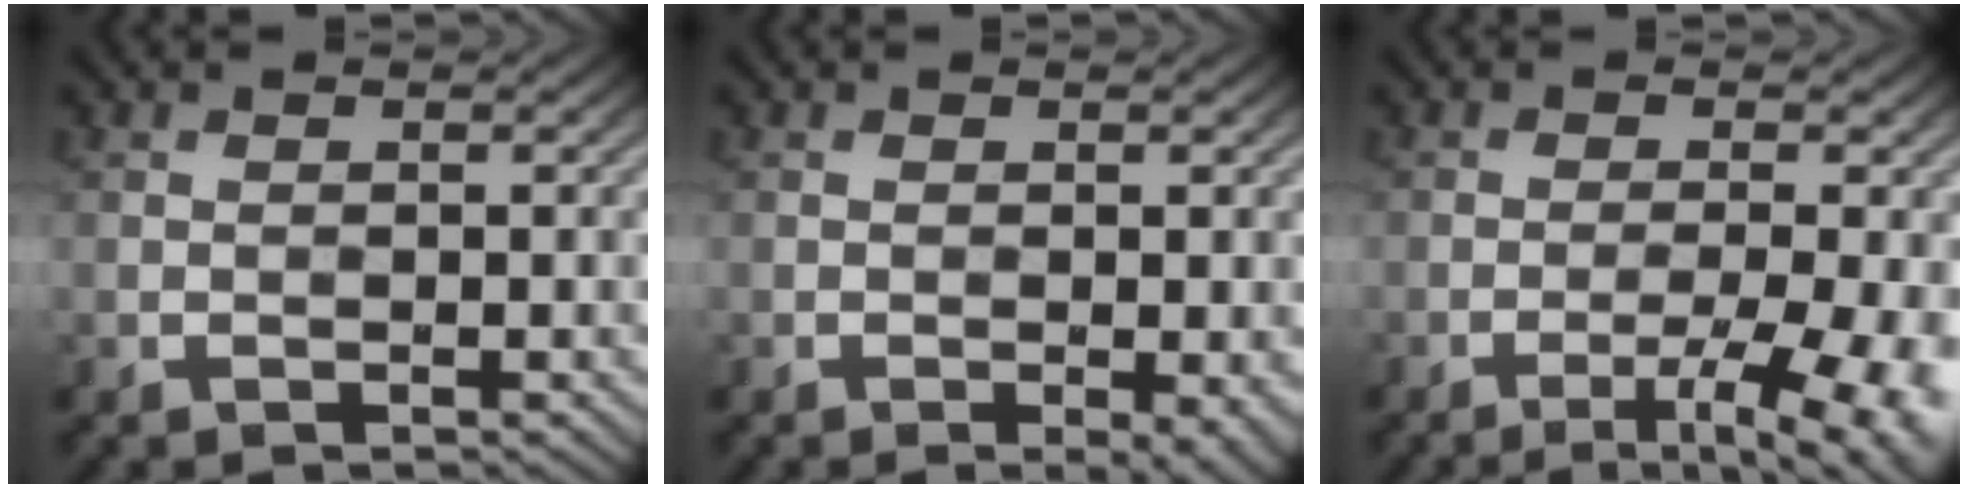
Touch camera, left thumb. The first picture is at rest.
{"total": 2.1, "force": [-0.8, 0.5, 1.9], "torque": [-0.027, -0.006, -0.010]}
{"total": 8.6, "force": [-3.8, 1.9, 7.4], "torque": [-0.109, -0.007, -0.045]}